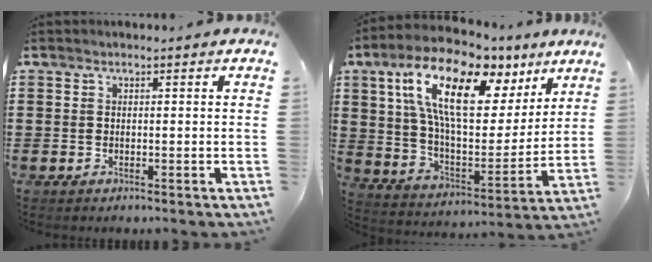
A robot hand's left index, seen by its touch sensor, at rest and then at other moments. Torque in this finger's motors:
{"motor_torque": [1.42, -0.72, 1.05, 0.21]}